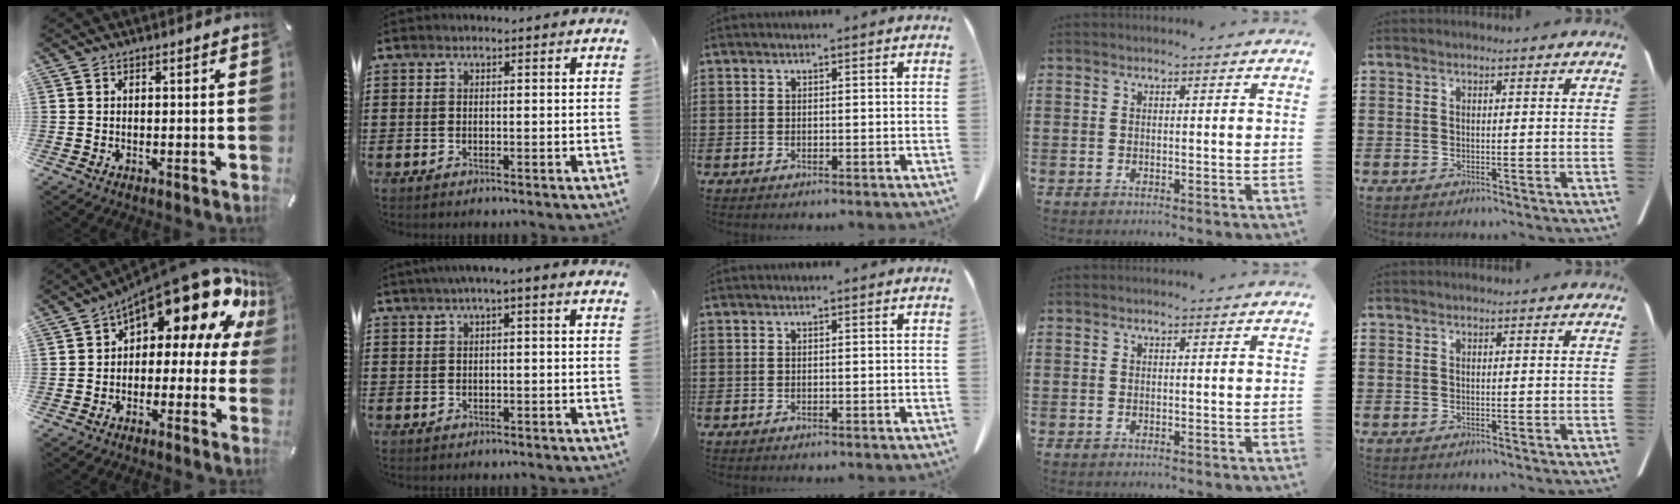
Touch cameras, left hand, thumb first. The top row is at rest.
{"thumb": {"total": 19.7, "force": [11.2, 8.7, 13.7], "torque": [-0.190, -0.076, 0.188]}, "index": {"total": 1.3, "force": [0.1, 0.4, 1.3], "torque": [-0.024, 0.003, -0.001]}}